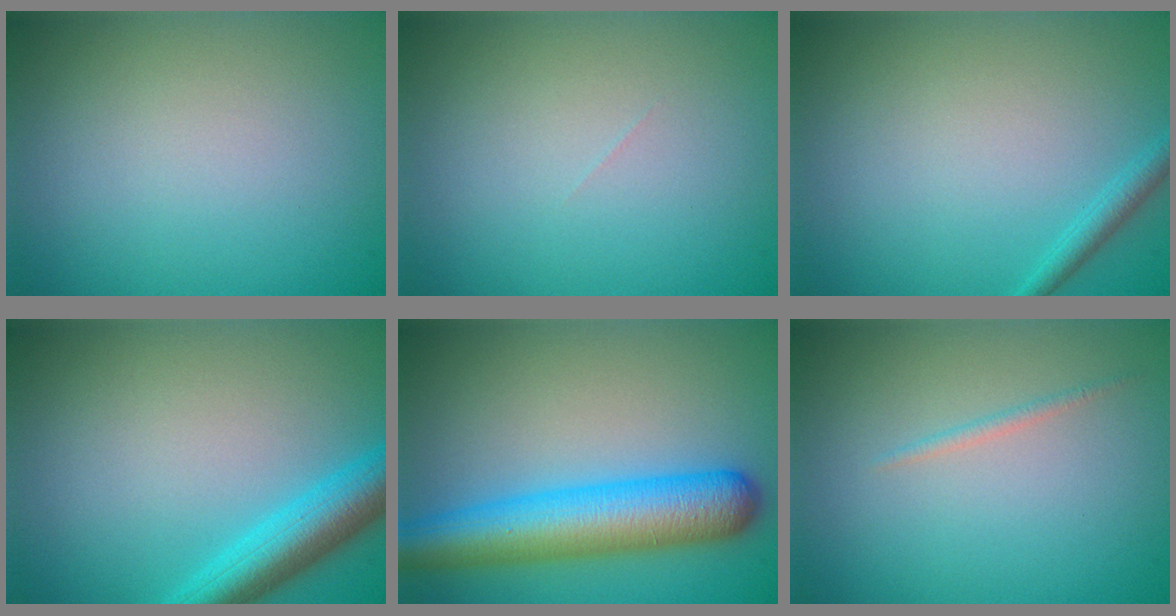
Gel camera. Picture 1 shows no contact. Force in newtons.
{"total": 0.0}
{"total": 1.4, "press": 1.4, "slide": 0.1}
{"total": 5.0, "press": 4.9, "slide": 0.3}
{"total": 7.9, "press": 7.9, "slide": 0.3}
{"total": 0.6, "press": 0.6, "slide": 0.0}